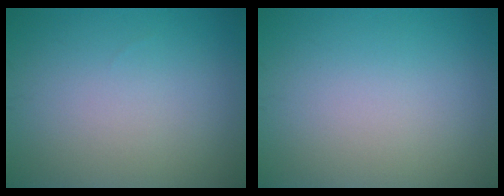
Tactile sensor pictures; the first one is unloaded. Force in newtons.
{"total": 0.0}